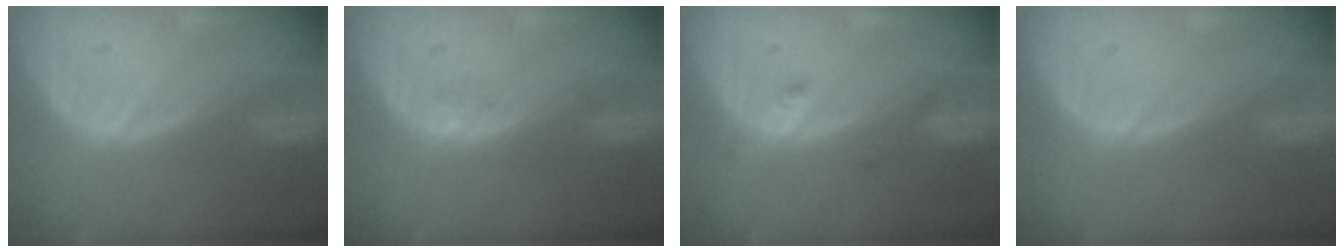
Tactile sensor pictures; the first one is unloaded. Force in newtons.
{"total": 1.2, "press": 1.2, "slide": 0.1}
{"total": 1.6, "press": 1.5, "slide": 0.1}
{"total": 0.0}